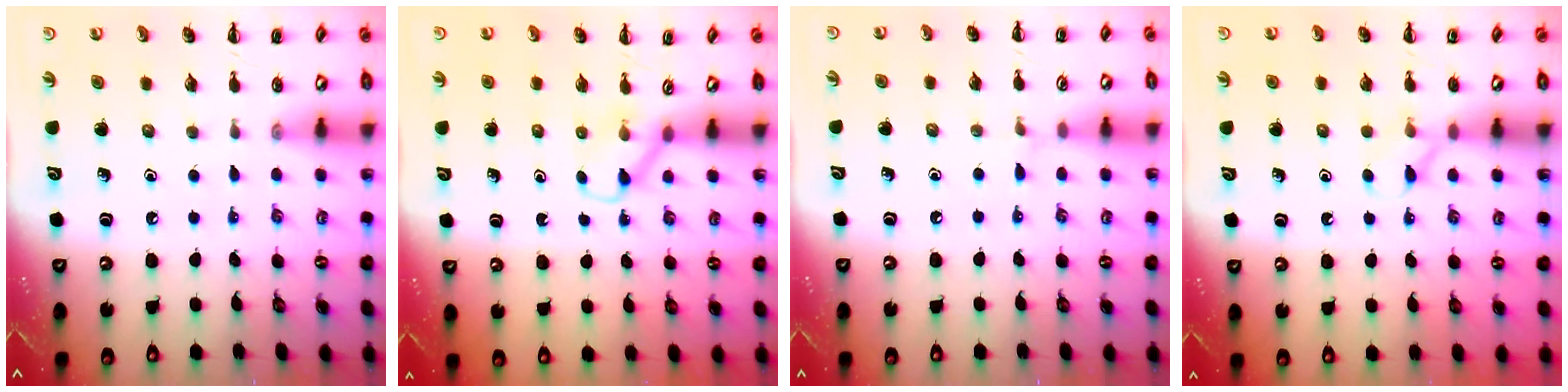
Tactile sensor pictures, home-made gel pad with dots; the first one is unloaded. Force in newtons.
{"total": 3.0, "press": 2.8, "slide": 0.9}
{"total": 3.6, "press": 3.4, "slide": 1.3}
{"total": 5.0, "press": 4.8, "slide": 1.6}